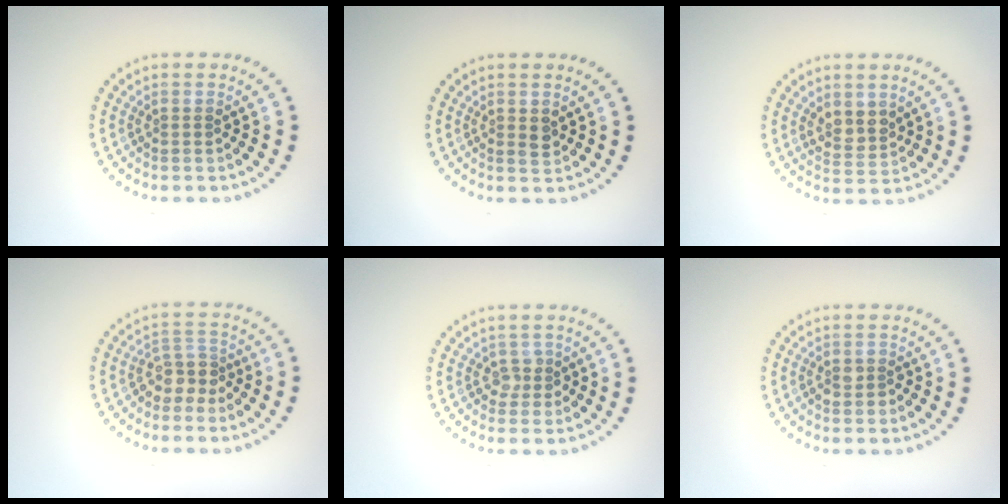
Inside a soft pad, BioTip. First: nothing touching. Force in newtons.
{"total": 1.2, "press": 1.2, "slide": 0.1}
{"total": 2.1, "press": 1.8, "slide": 1.0}
{"total": 2.5, "press": 2.0, "slide": 1.5}
{"total": 1.4, "press": 1.1, "slide": 0.8}
{"total": 1.4, "press": 1.3, "slide": 0.6}